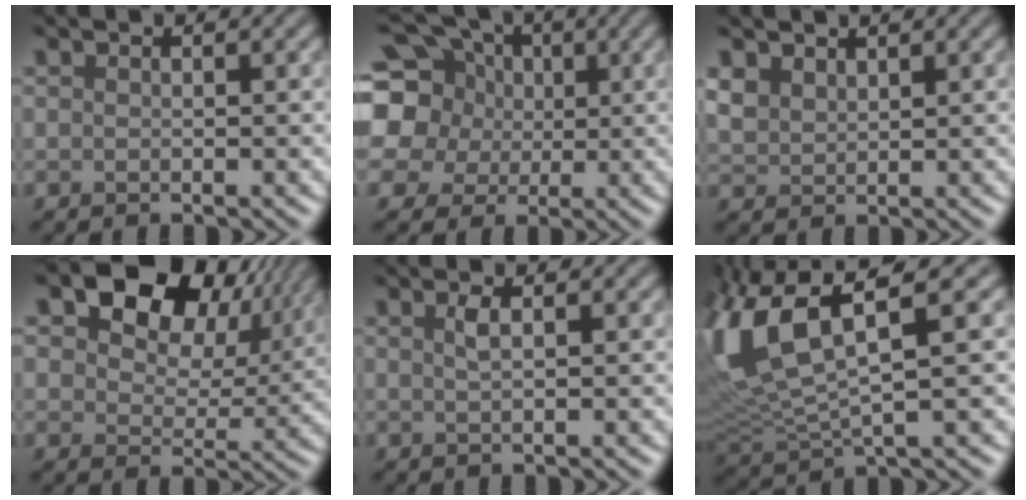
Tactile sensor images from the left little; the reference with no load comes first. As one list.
[{"total": 15.4, "force": [4.0, 13.1, 7.2], "torque": [-0.177, 0.032, 0.044]}, {"total": 2.5, "force": [1.7, 1.5, 0.9], "torque": [-0.033, 0.006, 0.040]}, {"total": 14.2, "force": [7.3, 8.9, 8.4], "torque": [-0.142, 0.045, 0.110]}, {"total": 1.3, "force": [0.4, 0.4, 1.2], "torque": [-0.024, 0.004, 0.008]}, {"total": 10.9, "force": [4.1, 4.1, 9.2], "torque": [-0.222, 0.006, 0.082]}]